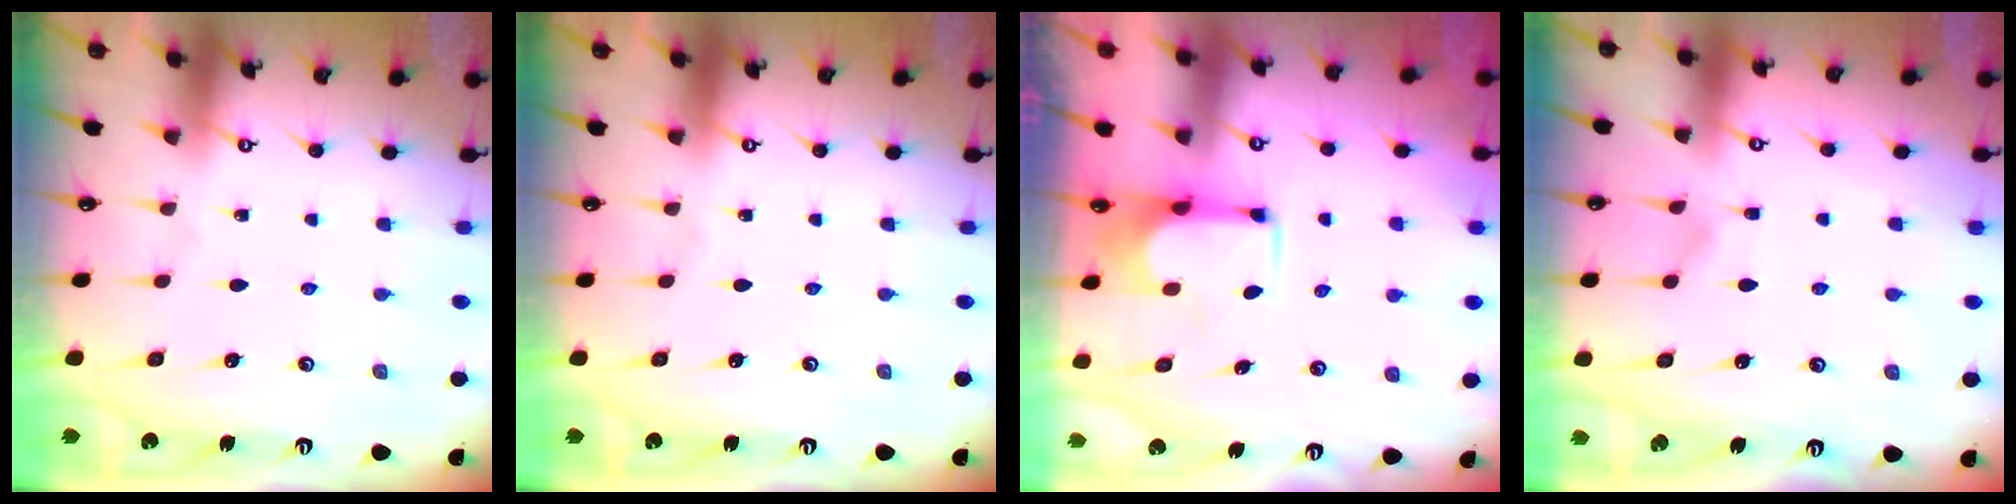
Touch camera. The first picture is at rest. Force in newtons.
{"total": 0.0}
{"total": 0.8, "press": 0.2, "slide": 0.8}
{"total": 4.0, "press": 3.9, "slide": 0.4}